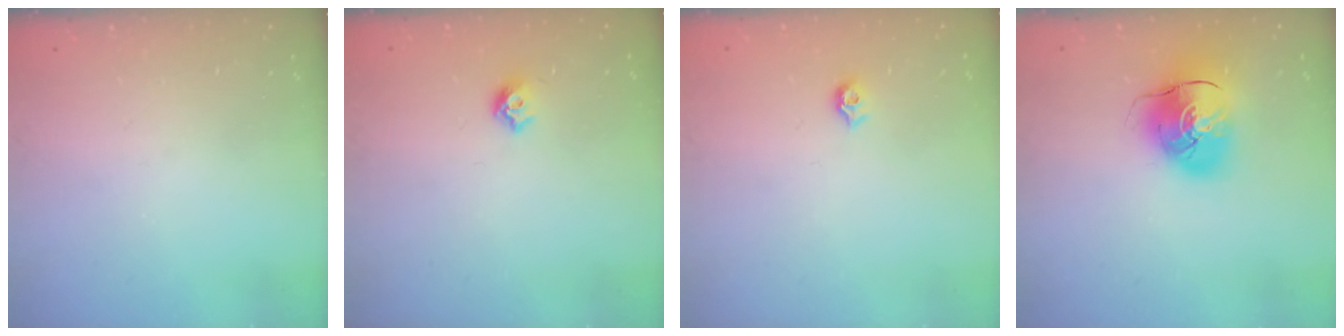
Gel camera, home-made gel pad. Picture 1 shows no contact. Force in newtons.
{"total": 6.0, "press": 5.9, "slide": 0.9}
{"total": 5.8, "press": 5.8, "slide": 0.8}
{"total": 11.4, "press": 11.3, "slide": 1.8}